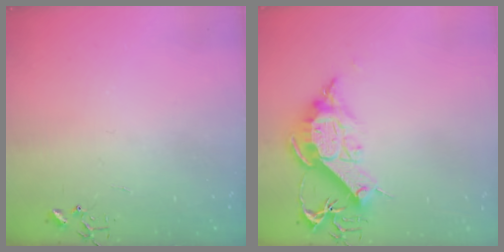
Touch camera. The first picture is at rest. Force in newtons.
{"total": 13.0, "press": 13.0, "slide": 1.1}